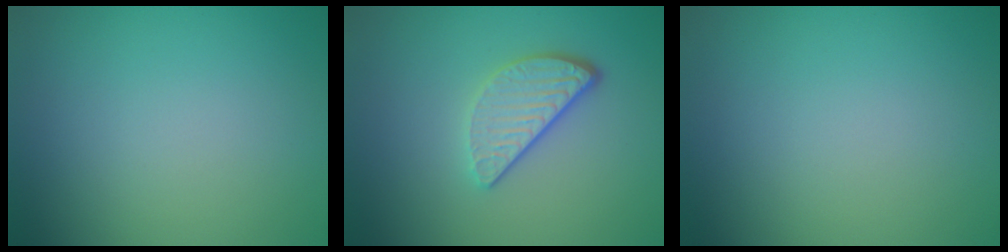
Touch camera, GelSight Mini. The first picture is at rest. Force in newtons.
{"total": 3.3, "press": 2.7, "slide": 1.9}
{"total": 0.0}